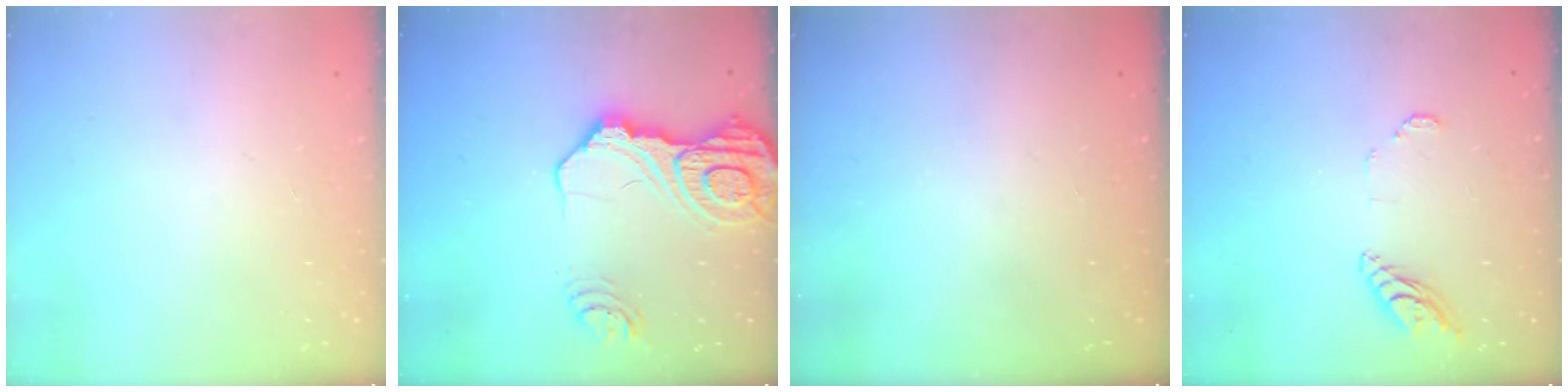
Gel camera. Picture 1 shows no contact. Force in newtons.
{"total": 19.8, "press": 19.6, "slide": 2.3}
{"total": 0.0}
{"total": 7.9, "press": 7.8, "slide": 0.5}